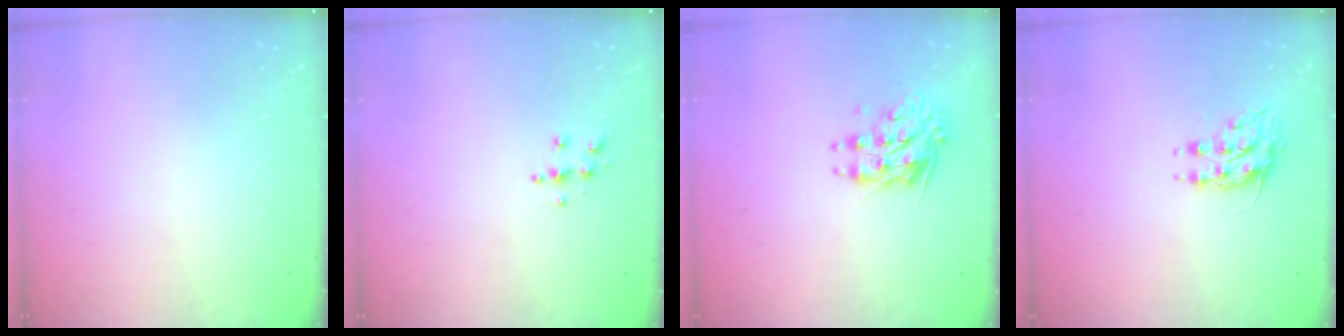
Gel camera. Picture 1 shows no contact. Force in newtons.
{"total": 4.9, "press": 4.9, "slide": 0.5}
{"total": 8.9, "press": 8.9, "slide": 0.3}
{"total": 8.1, "press": 8.1, "slide": 0.7}